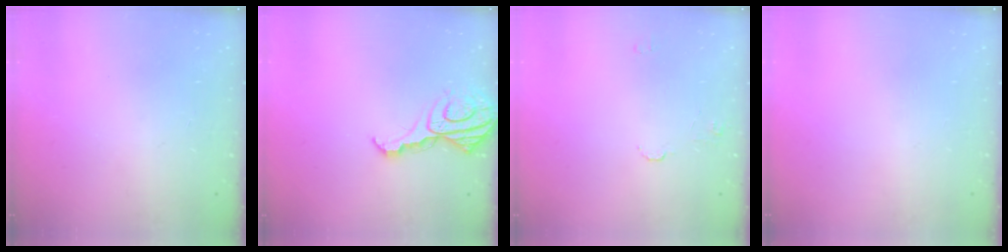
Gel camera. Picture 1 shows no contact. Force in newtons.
{"total": 12.3, "press": 12.3, "slide": 0.8}
{"total": 6.4, "press": 6.4, "slide": 0.6}
{"total": 0.0}